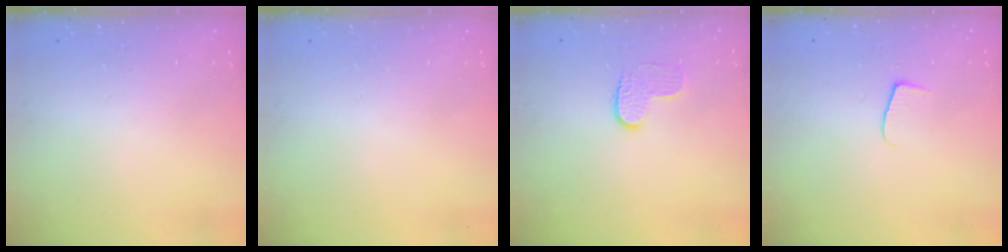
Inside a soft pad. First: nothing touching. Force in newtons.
{"total": 0.0}
{"total": 6.2, "press": 6.2, "slide": 0.3}
{"total": 5.3, "press": 5.2, "slide": 0.4}